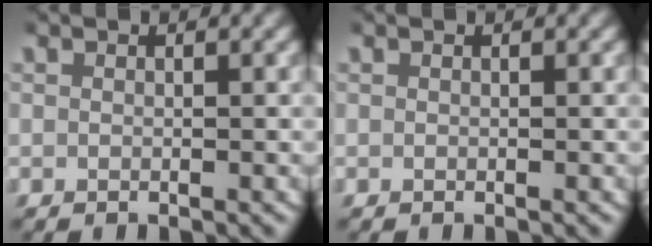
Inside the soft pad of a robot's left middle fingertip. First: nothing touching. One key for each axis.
{"total": 0.0}